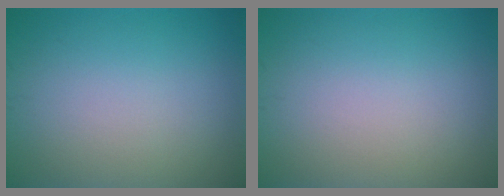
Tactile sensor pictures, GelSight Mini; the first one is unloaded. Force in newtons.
{"total": 0.0}